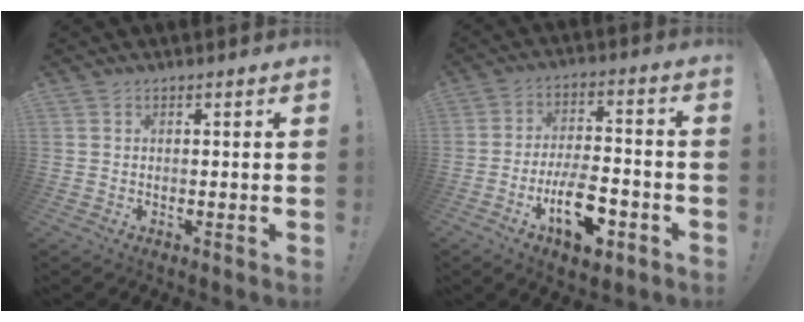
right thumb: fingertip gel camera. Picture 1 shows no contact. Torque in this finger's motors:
{"motor_torque": [1.11, 0.38, 0.47, 0.23, 0.11]}